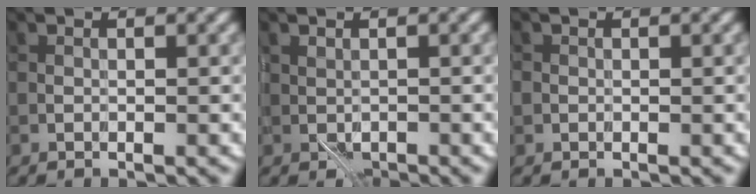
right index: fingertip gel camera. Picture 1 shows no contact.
{"total": 1.0, "force": [-0.2, 0.7, 0.7], "torque": [-0.014, -0.005, -0.002]}
{"total": 0.8, "force": [-0.1, 0.8, 0.1], "torque": [0.002, -0.003, -0.004]}